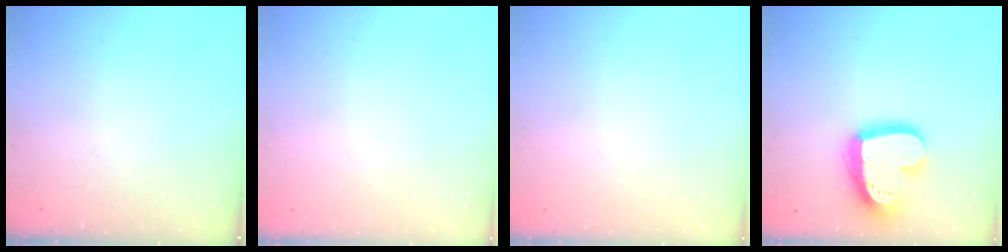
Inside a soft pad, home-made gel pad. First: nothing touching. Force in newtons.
{"total": 0.0}
{"total": 0.0}
{"total": 18.8, "press": 18.7, "slide": 1.8}